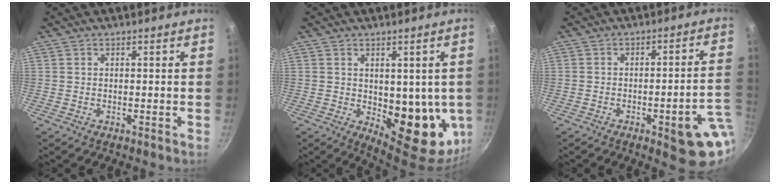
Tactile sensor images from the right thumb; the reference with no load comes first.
{"total": 15.5, "force": [-1.2, 8.3, 13.0], "torque": [-0.123, -0.033, -0.002]}
{"total": 12.8, "force": [-4.2, 3.8, 11.5], "torque": [-0.103, 0.033, -0.048]}